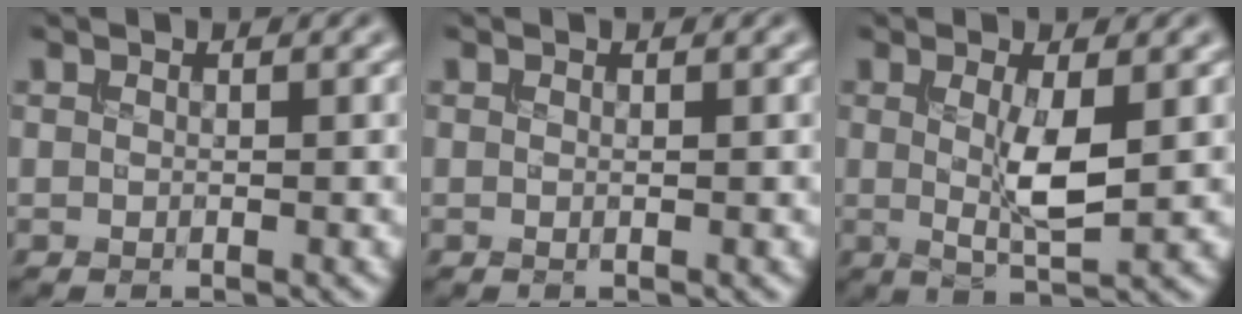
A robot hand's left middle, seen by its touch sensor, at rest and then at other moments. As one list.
[{"total": 0.0}, {"total": 3.8, "force": [0.2, 0.8, 3.7], "torque": [-0.070, -0.010, 0.007]}]